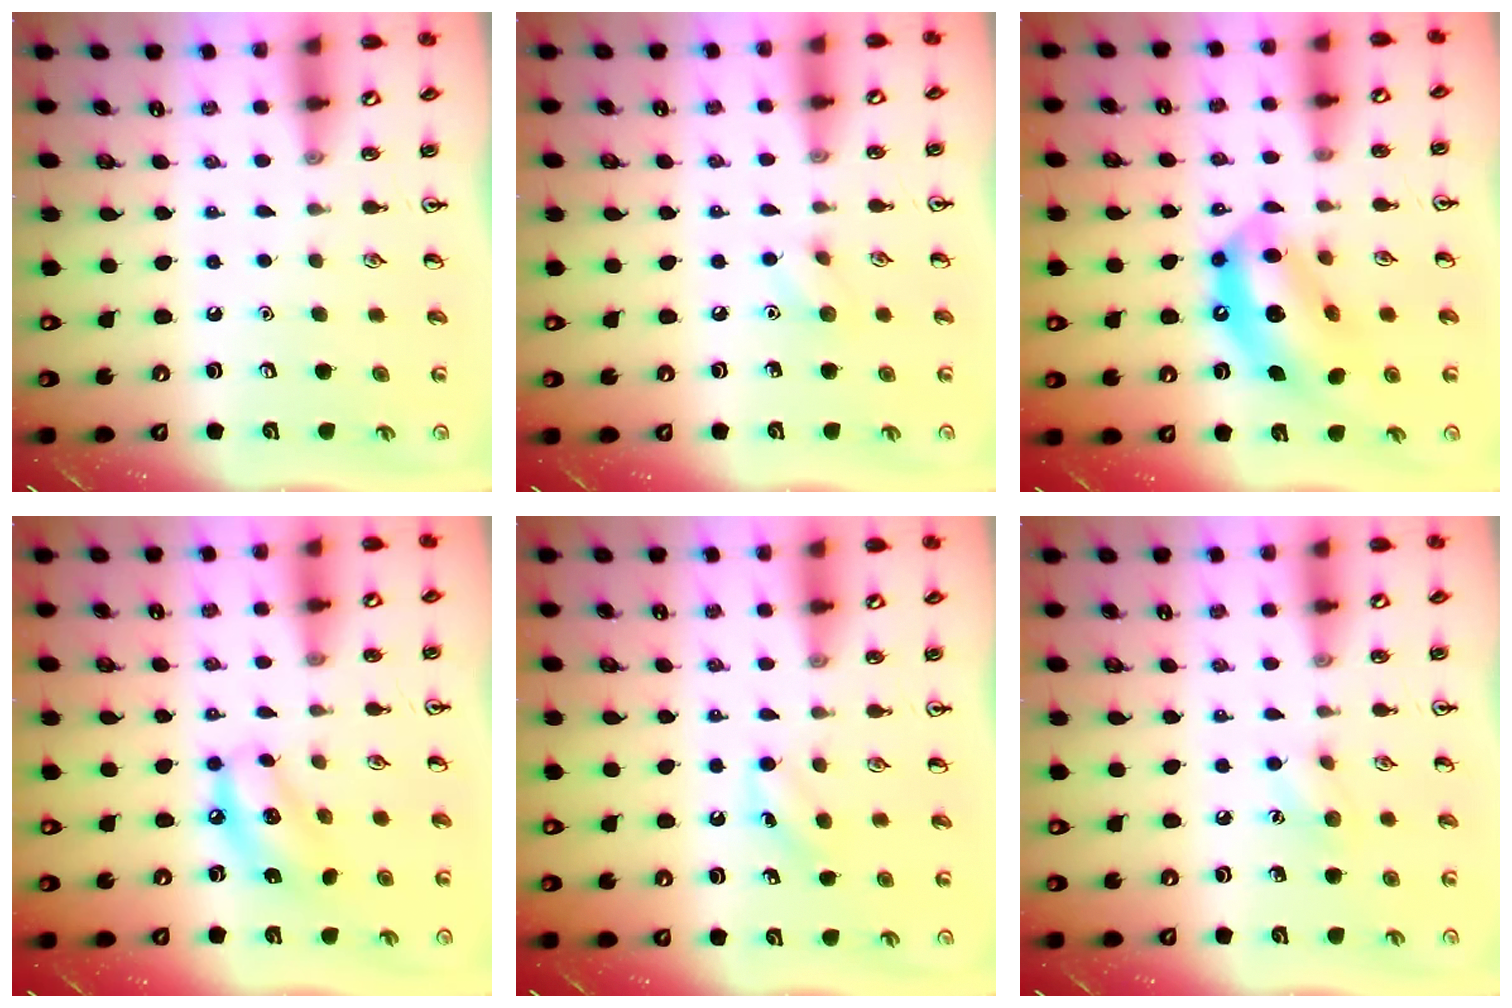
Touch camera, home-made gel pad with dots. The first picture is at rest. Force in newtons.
{"total": 6.0, "press": 5.7, "slide": 1.6}
{"total": 13.4, "press": 13.0, "slide": 3.5}
{"total": 9.4, "press": 9.2, "slide": 2.2}
{"total": 5.1, "press": 4.9, "slide": 1.3}
{"total": 7.1, "press": 6.9, "slide": 1.8}